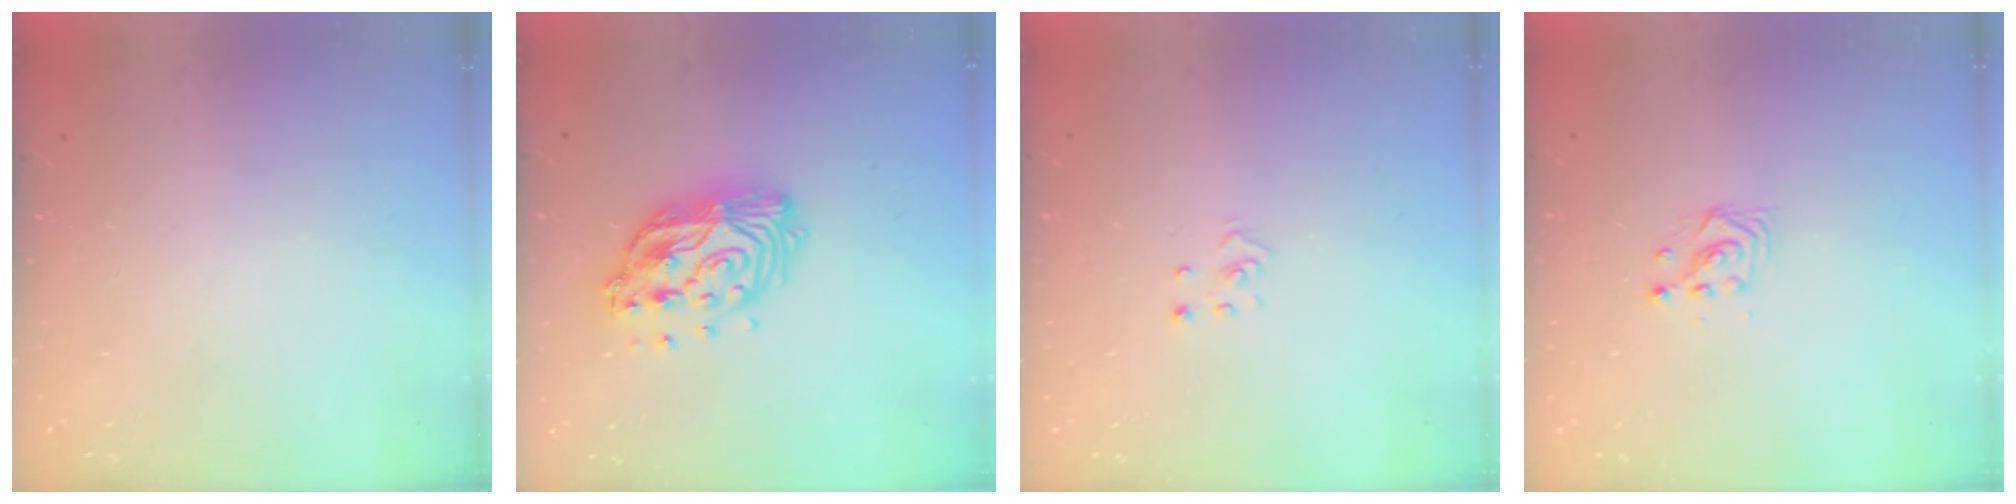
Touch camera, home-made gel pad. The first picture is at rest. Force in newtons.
{"total": 15.0, "press": 14.9, "slide": 1.3}
{"total": 2.3, "press": 2.3, "slide": 0.2}
{"total": 2.9, "press": 2.9, "slide": 0.2}